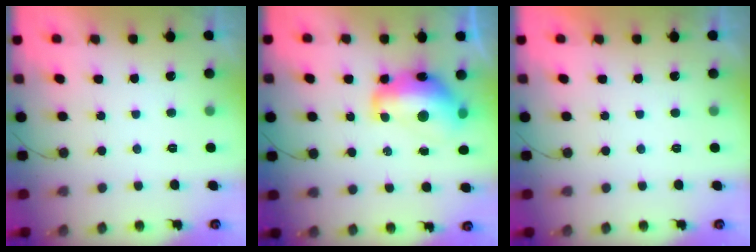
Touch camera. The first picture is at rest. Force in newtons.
{"total": 14.7, "press": 14.6, "slide": 1.4}
{"total": 0.0}